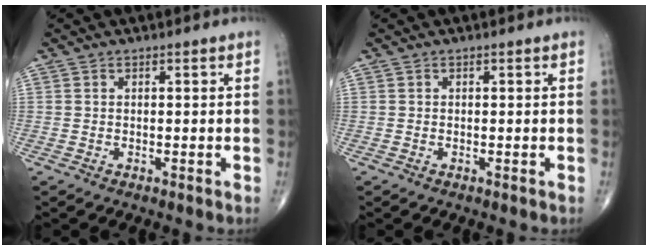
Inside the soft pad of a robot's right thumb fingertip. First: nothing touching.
{"total": 0.0}